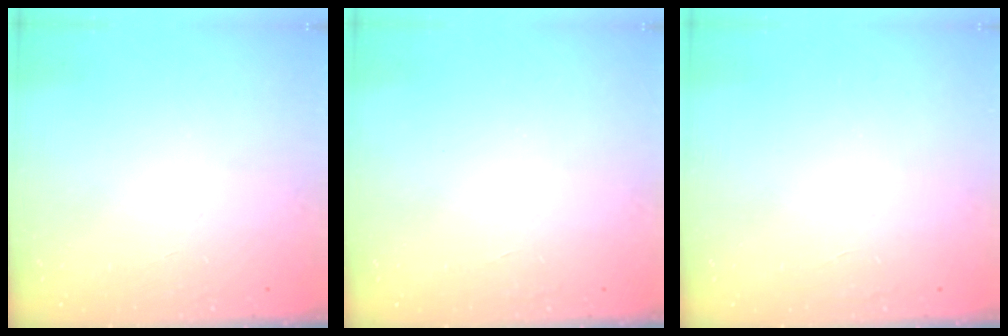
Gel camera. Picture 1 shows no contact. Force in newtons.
{"total": 0.0}
{"total": 0.0}